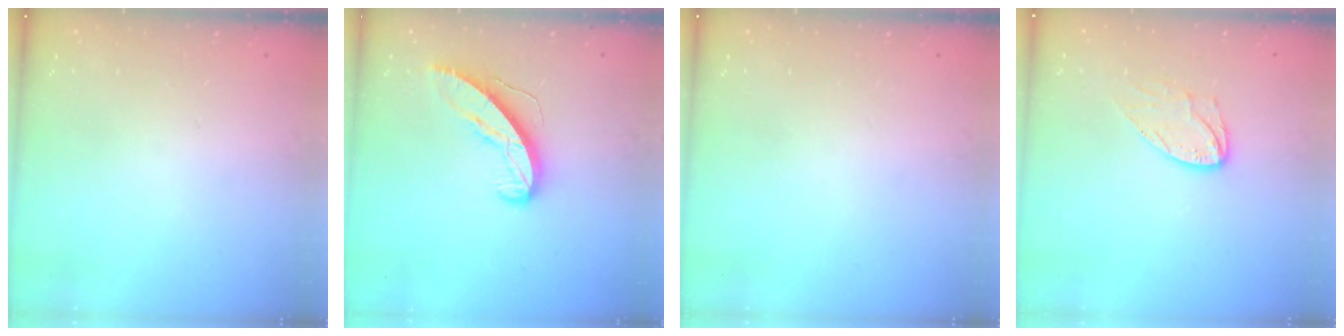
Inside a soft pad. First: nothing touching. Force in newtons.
{"total": 9.1, "press": 9.0, "slide": 0.6}
{"total": 0.0}
{"total": 7.9, "press": 7.9, "slide": 0.3}